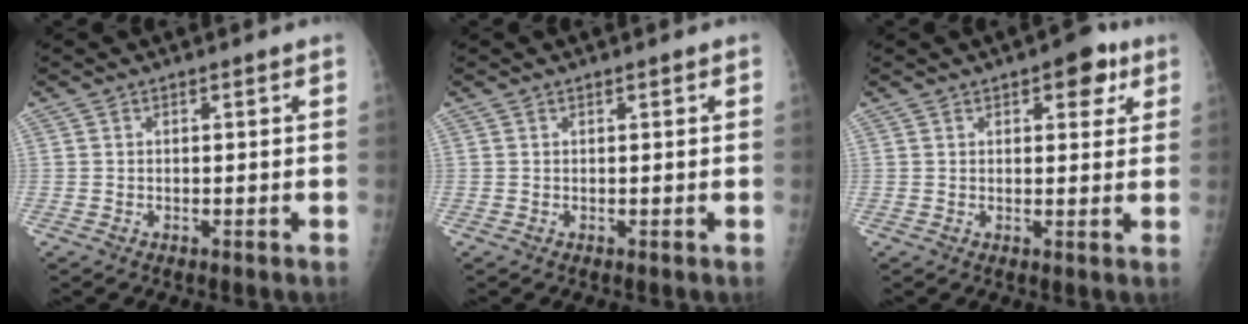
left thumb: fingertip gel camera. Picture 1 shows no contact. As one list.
[{"total": 0.0}, {"total": 5.8, "force": [3.0, 2.9, 4.1], "torque": [-0.023, -0.007, 0.030]}]